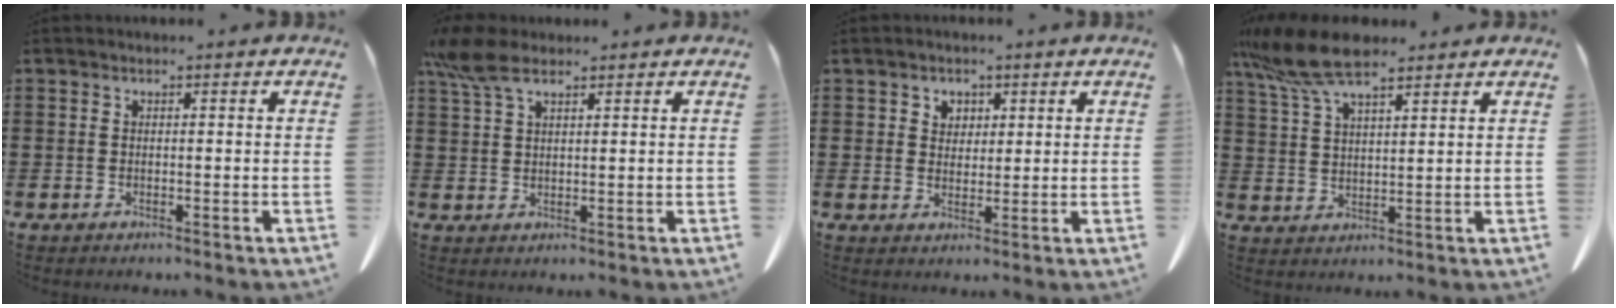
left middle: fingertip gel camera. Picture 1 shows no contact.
{"total": 6.1, "force": [3.9, 2.3, 4.1], "torque": [-0.104, -0.005, 0.070]}
{"total": 2.5, "force": [1.6, 2.0, 0.3], "torque": [-0.008, 0.004, 0.028]}
{"total": 9.7, "force": [7.1, 2.4, 6.2], "torque": [-0.151, -0.017, 0.129]}